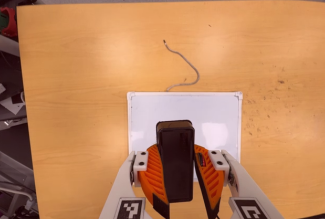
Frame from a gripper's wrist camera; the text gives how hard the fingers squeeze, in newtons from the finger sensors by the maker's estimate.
{"total": 10.7, "left": 10.0, "right": 11.5}